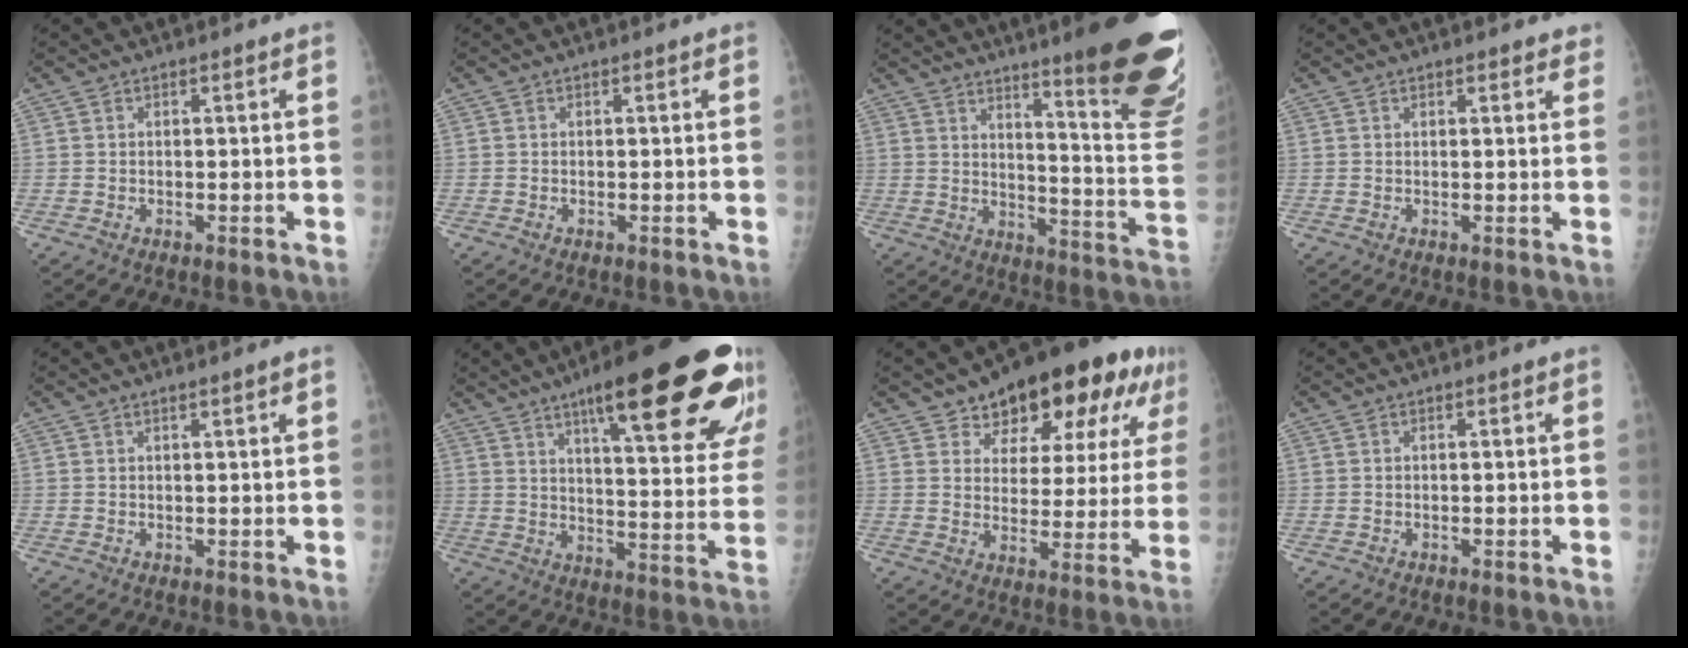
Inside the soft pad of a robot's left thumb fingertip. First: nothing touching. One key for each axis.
{"total": 0.0}
{"total": 24.6, "fx": 15.6, "fy": 3.2, "fz": 18.8, "tx": -0.198, "ty": -0.100, "tz": 0.208}
{"total": 2.3, "fx": 1.9, "fy": 0.9, "fz": 1.0, "tx": 0.012, "ty": -0.002, "tz": 0.015}
{"total": 1.2, "fx": 0.8, "fy": -0.1, "fz": 0.9, "tx": -0.014, "ty": -0.004, "tz": 0.013}
{"total": 28.4, "fx": 16.6, "fy": 6.0, "fz": 22.2, "tx": -0.255, "ty": -0.047, "tz": 0.231}
{"total": 19.5, "fx": 11.3, "fy": 9.7, "fz": 12.7, "tx": -0.135, "ty": -0.012, "tz": 0.159}
{"total": 0.0}